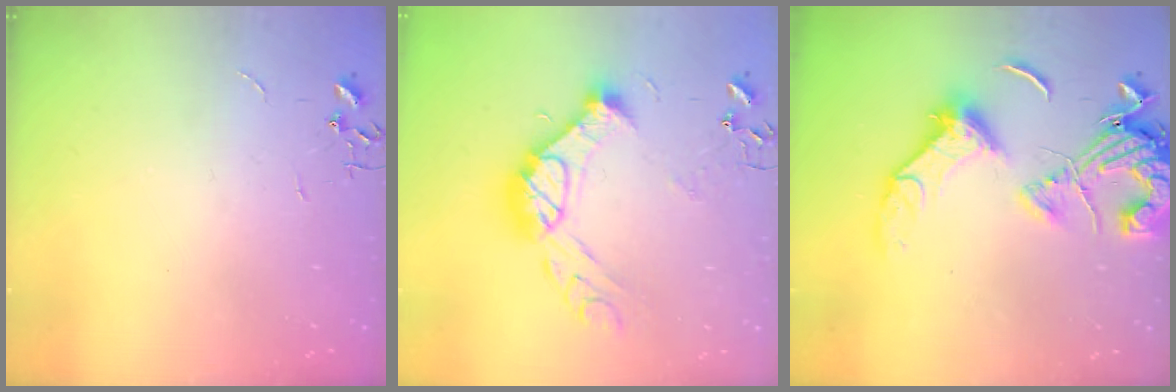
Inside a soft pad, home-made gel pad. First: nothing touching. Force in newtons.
{"total": 17.4, "press": 17.3, "slide": 1.6}
{"total": 18.0, "press": 17.7, "slide": 3.3}